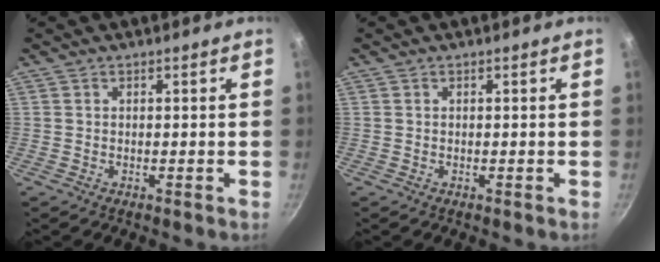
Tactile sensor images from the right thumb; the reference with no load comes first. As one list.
[{"total": 0.0}]